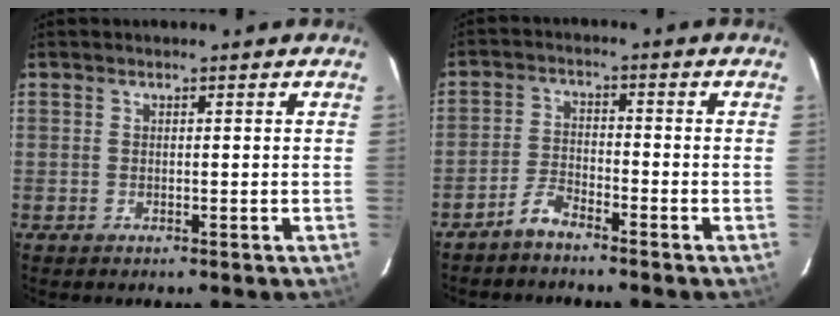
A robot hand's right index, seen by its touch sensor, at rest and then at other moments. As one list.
[{"total": 3.8, "force": [-3.3, 1.0, 1.5], "torque": [-0.045, 0.009, -0.069]}]